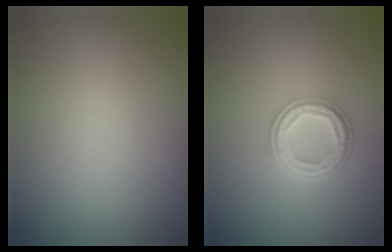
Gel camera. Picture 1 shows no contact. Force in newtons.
{"total": 4.3, "press": 3.3, "slide": 2.9}